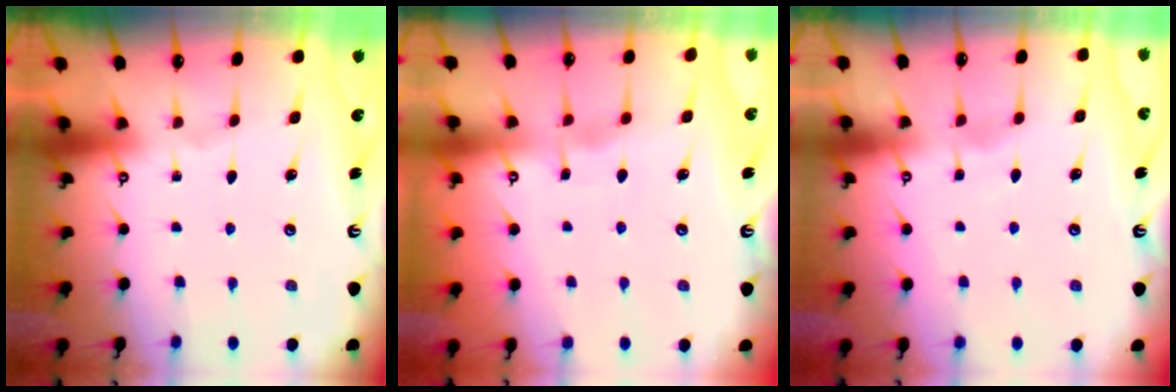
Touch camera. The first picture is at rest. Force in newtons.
{"total": 3.6, "press": 3.6, "slide": 0.4}
{"total": 4.3, "press": 4.3, "slide": 0.5}